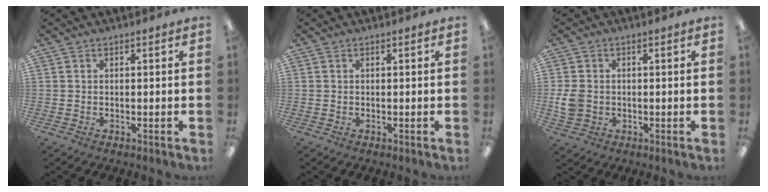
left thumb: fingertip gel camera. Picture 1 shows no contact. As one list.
[{"total": 0.0}, {"total": 4.7, "force": [-0.2, 3.9, 2.6], "torque": [-0.059, 0.005, -0.003]}]